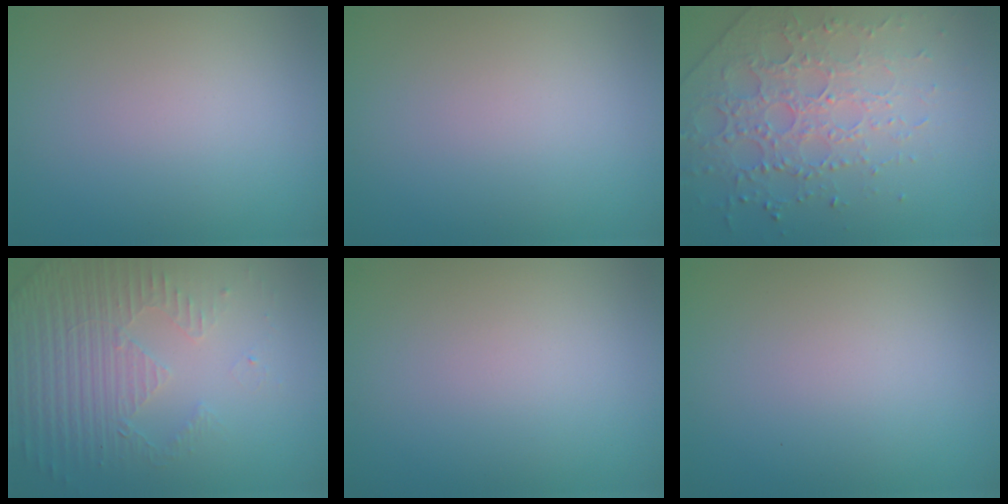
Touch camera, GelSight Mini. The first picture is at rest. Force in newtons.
{"total": 0.0}
{"total": 4.2, "press": 4.1, "slide": 0.7}
{"total": 5.1, "press": 3.5, "slide": 3.8}
{"total": 0.0}
{"total": 0.0}